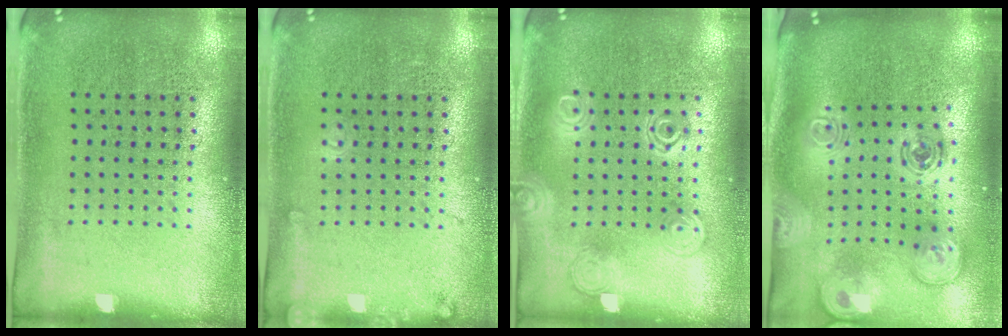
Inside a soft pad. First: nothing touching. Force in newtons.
{"total": 1.0, "press": 1.0, "slide": 0.1}
{"total": 1.3, "press": 1.3, "slide": 0.2}
{"total": 2.9, "press": 2.1, "slide": 2.1}